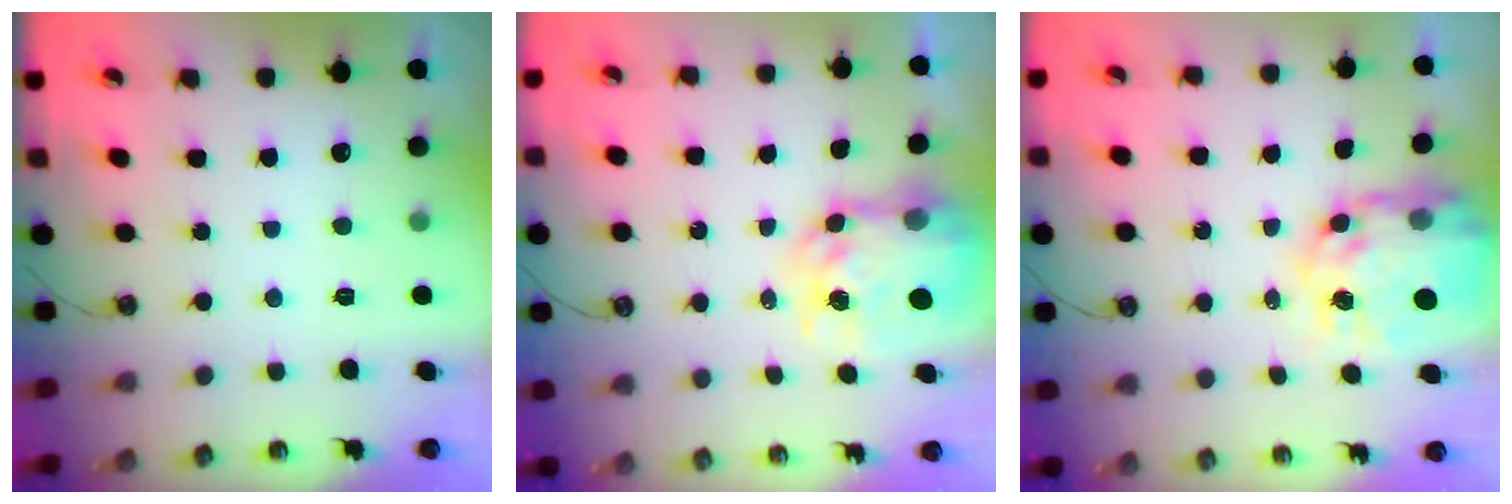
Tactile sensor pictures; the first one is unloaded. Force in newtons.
{"total": 8.5, "press": 8.5, "slide": 0.7}
{"total": 15.2, "press": 15.1, "slide": 1.4}